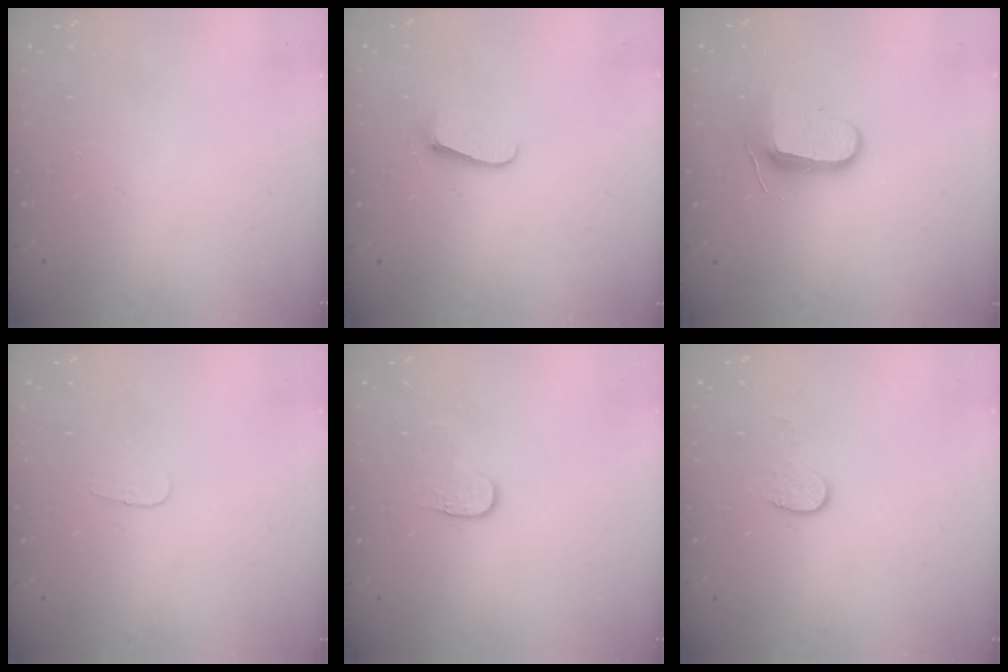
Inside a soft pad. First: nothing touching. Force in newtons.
{"total": 5.9, "press": 5.9, "slide": 0.6}
{"total": 8.7, "press": 8.7, "slide": 0.9}
{"total": 2.8, "press": 2.8, "slide": 0.3}
{"total": 3.4, "press": 3.4, "slide": 0.3}
{"total": 6.2, "press": 6.2, "slide": 0.6}